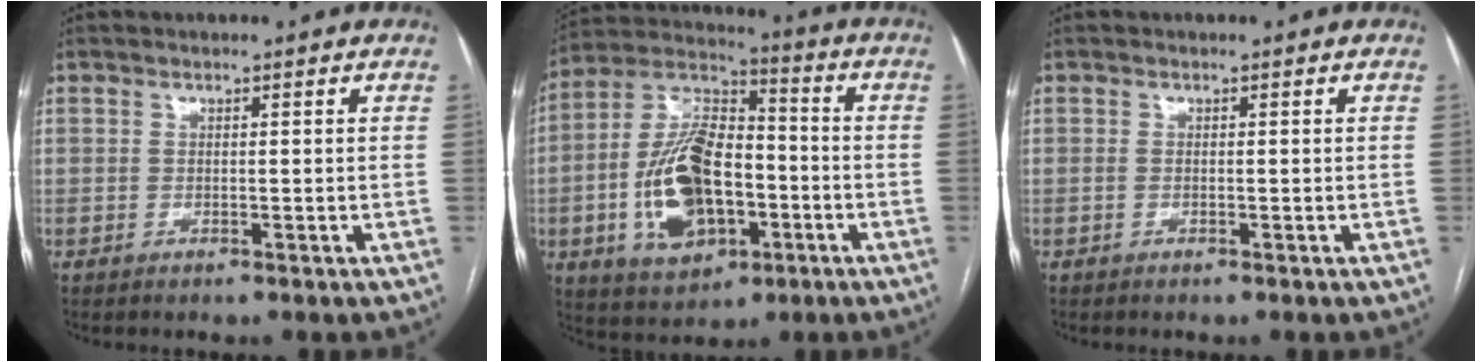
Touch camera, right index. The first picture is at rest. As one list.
[{"total": 16.4, "force": [-3.9, 8.6, 13.4], "torque": [-0.274, 0.015, -0.062]}, {"total": 0.0}]